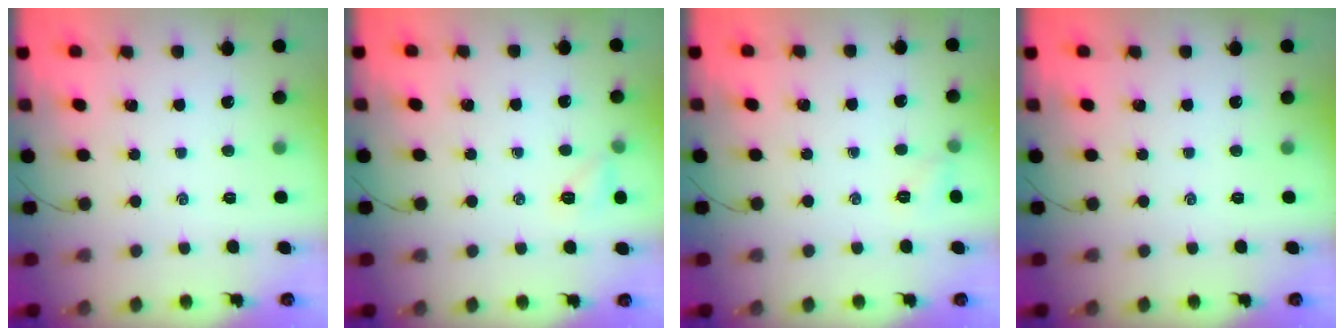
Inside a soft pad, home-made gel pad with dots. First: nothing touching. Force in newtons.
{"total": 6.2, "press": 6.0, "slide": 1.3}
{"total": 4.8, "press": 4.5, "slide": 1.4}
{"total": 0.0}